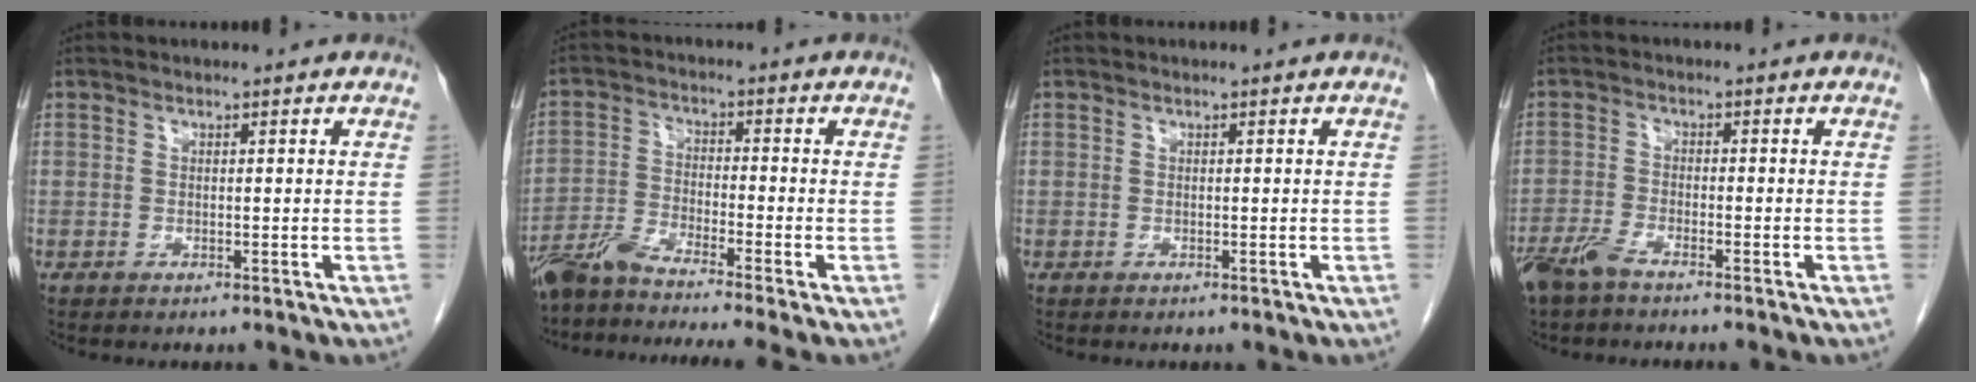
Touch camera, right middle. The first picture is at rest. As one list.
[{"total": 8.4, "force": [-7.5, -1.7, 3.6], "torque": [-0.065, -0.013, -0.134]}, {"total": 0.0}, {"total": 4.1, "force": [-3.4, 0.6, 2.3], "torque": [-0.051, -0.007, -0.070]}]